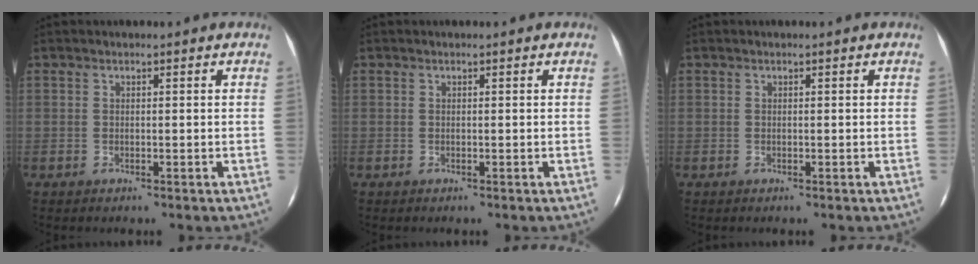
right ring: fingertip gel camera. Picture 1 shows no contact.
{"total": 0.0}
{"total": 0.0}